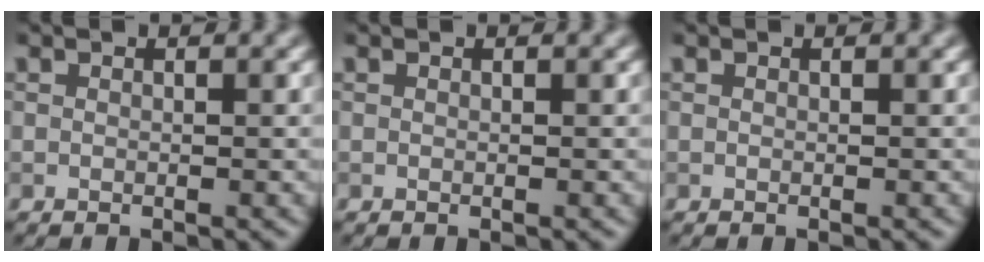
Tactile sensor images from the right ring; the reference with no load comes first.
{"total": 0.0}
{"total": 0.0}